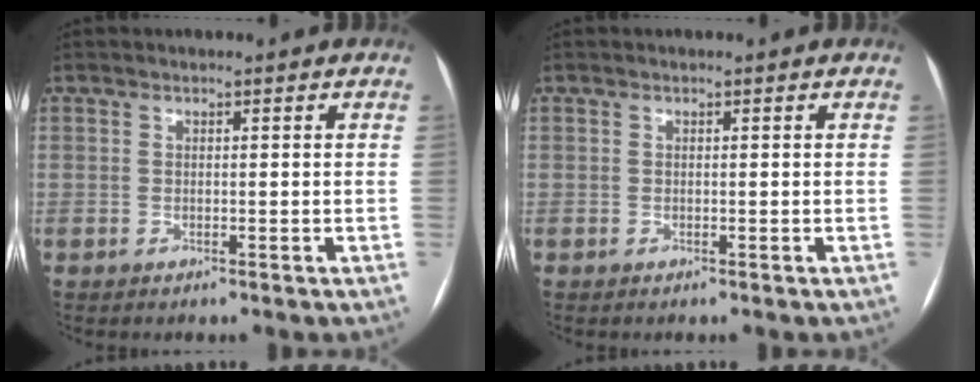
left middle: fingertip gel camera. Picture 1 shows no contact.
{"total": 0.0}